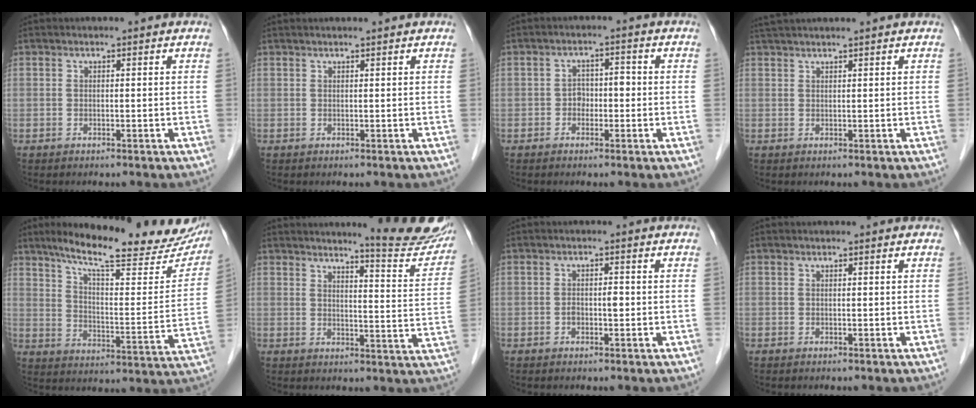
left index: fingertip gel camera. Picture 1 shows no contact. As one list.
[{"total": 1.6, "force": [1.4, -0.2, 0.7], "torque": [-0.007, 0.019, 0.027]}, {"total": 2.6, "force": [-0.8, 1.9, 1.6], "torque": [-0.022, 0.015, -0.014]}, {"total": 5.2, "force": [4.5, -0.5, 2.6], "torque": [-0.038, 0.036, 0.080]}, {"total": 25.2, "force": [20.5, 4.4, 14.1], "torque": [-0.202, -0.021, 0.272]}, {"total": 11.6, "force": [10.8, 0.4, 4.1], "torque": [-0.040, -0.050, 0.120]}, {"total": 1.7, "force": [-0.4, 0.8, 1.5], "torque": [-0.025, 0.006, -0.006]}, {"total": 0.0}]